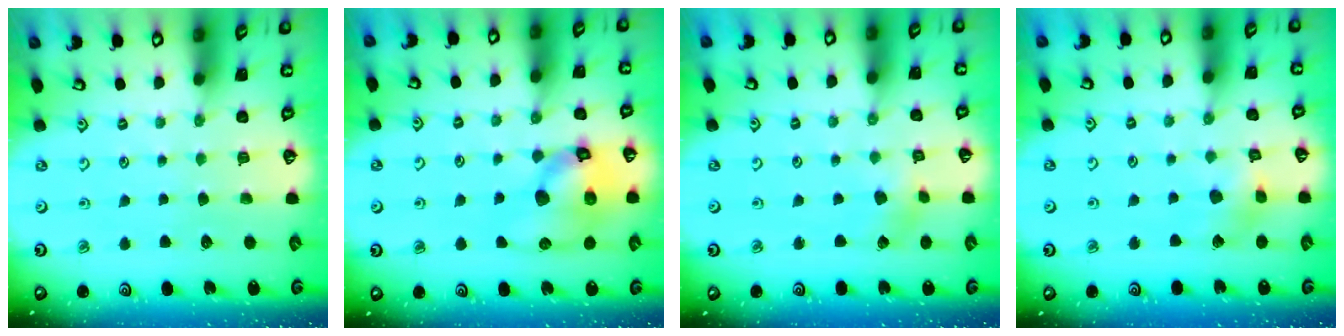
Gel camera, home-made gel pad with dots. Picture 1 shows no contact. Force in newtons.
{"total": 15.0, "press": 14.8, "slide": 2.1}
{"total": 4.0, "press": 4.0, "slide": 0.5}
{"total": 7.4, "press": 7.3, "slide": 0.7}